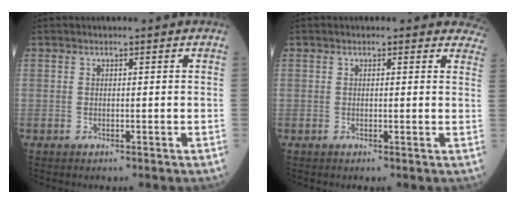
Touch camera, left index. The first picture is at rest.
{"total": 4.4, "force": [4.0, 1.8, 0.4], "torque": [0.028, -0.013, 0.009]}